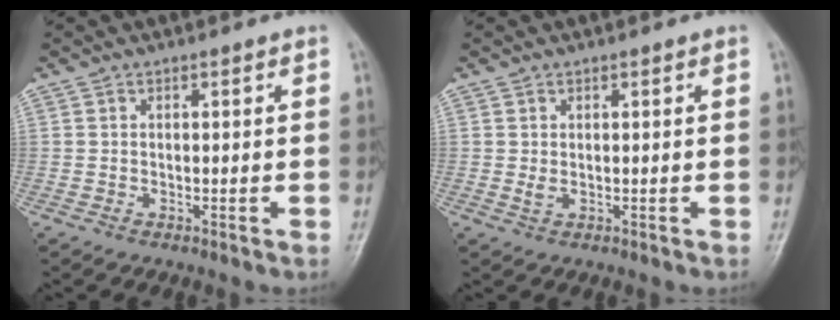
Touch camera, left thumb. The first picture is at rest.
{"total": 1.0, "force": [0.1, 0.5, 0.9], "torque": [-0.017, 0.001, 0.007]}